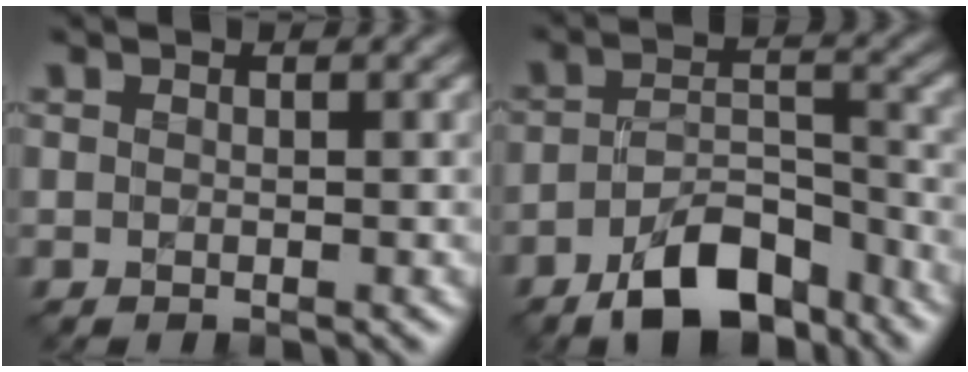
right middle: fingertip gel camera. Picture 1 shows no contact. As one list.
[{"total": 7.7, "force": [-5.2, 3.4, 4.7], "torque": [-0.075, -0.002, -0.086]}]